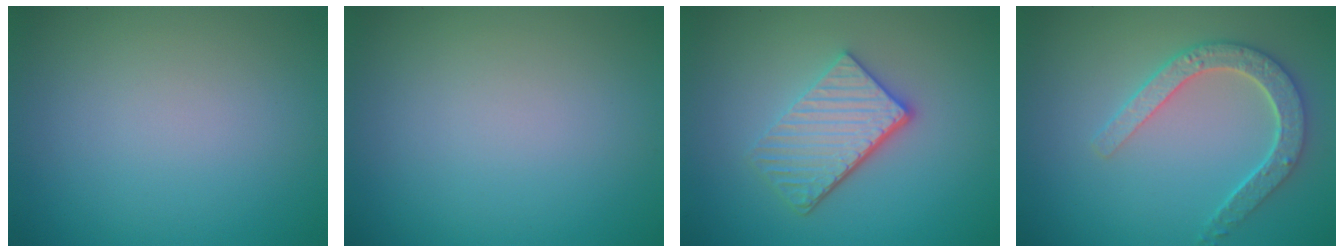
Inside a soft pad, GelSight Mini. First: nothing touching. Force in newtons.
{"total": 0.0}
{"total": 4.6, "press": 3.5, "slide": 2.9}
{"total": 4.0, "press": 3.5, "slide": 2.1}